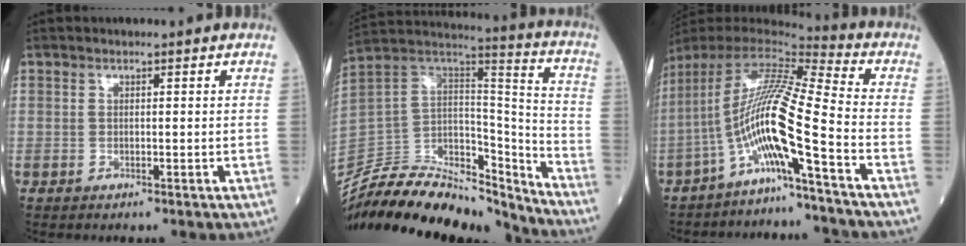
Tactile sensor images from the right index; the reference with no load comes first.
{"total": 26.6, "force": [-24.2, 6.0, 9.2], "torque": [-0.199, 0.010, -0.402]}
{"total": 13.5, "force": [-6.0, -1.3, 12.0], "torque": [-0.230, 0.014, -0.121]}